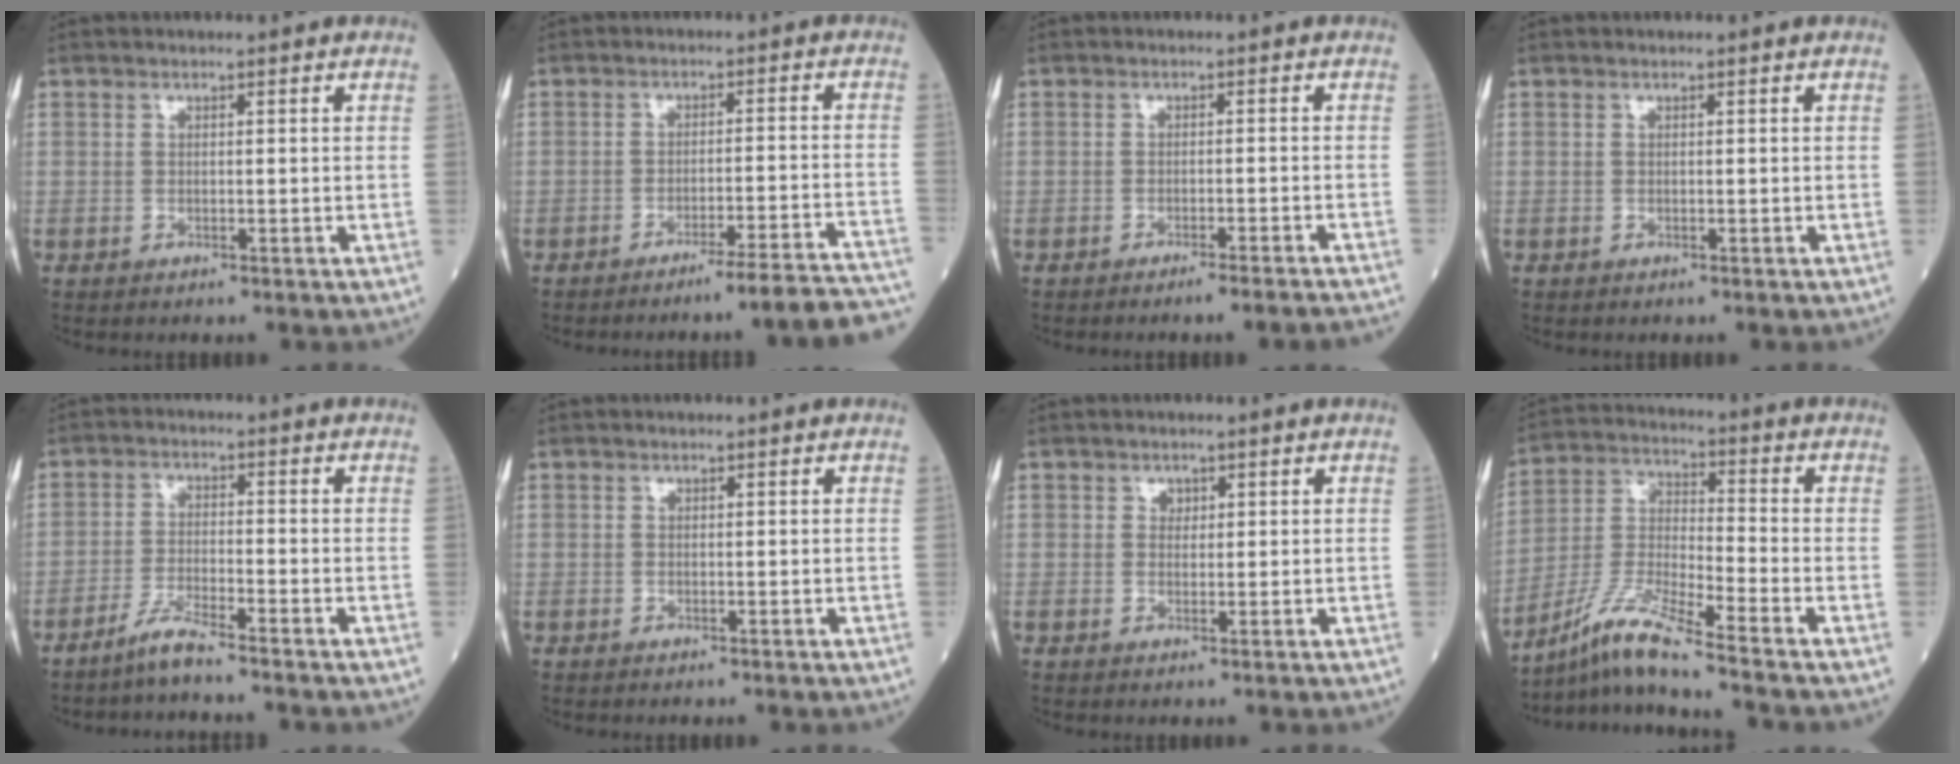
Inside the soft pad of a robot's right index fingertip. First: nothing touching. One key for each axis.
{"total": 12.8, "fx": -11.9, "fy": -1.4, "fz": 4.6, "tx": -0.018, "ty": 0.008, "tz": -0.150}
{"total": 6.2, "fx": -5.5, "fy": -0.9, "fz": 2.6, "tx": -0.013, "ty": -0.011, "tz": -0.071}
{"total": 0.0}
{"total": 3.9, "fx": -3.4, "fy": -0.4, "fz": 1.8, "tx": -0.045, "ty": -0.013, "tz": -0.073}
{"total": 0.0}
{"total": 1.1, "fx": 0.6, "fy": 0.9, "fz": 0.4, "tx": 0.000, "ty": -0.002, "tz": 0.007}
{"total": 10.1, "fx": -8.2, "fy": -1.6, "fz": 5.6, "tx": -0.131, "ty": -0.018, "tz": -0.159}